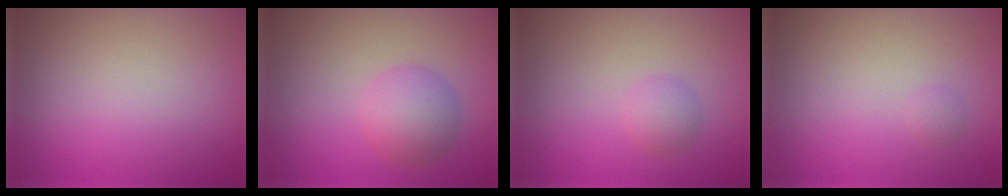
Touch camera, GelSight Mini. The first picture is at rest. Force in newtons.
{"total": 3.5, "press": 3.5, "slide": 0.1}
{"total": 1.5, "press": 1.5, "slide": 0.0}
{"total": 0.6, "press": 0.6, "slide": 0.0}